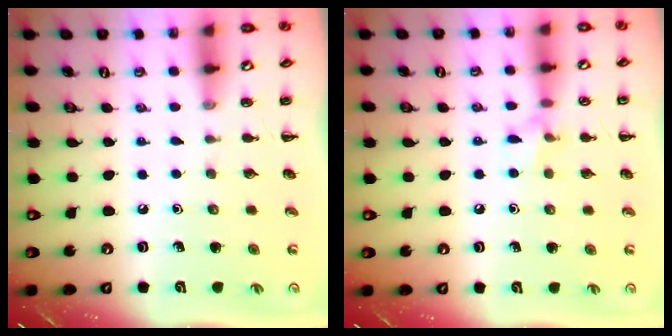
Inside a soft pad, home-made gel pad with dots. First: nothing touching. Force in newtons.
{"total": 6.4, "press": 6.1, "slide": 1.8}